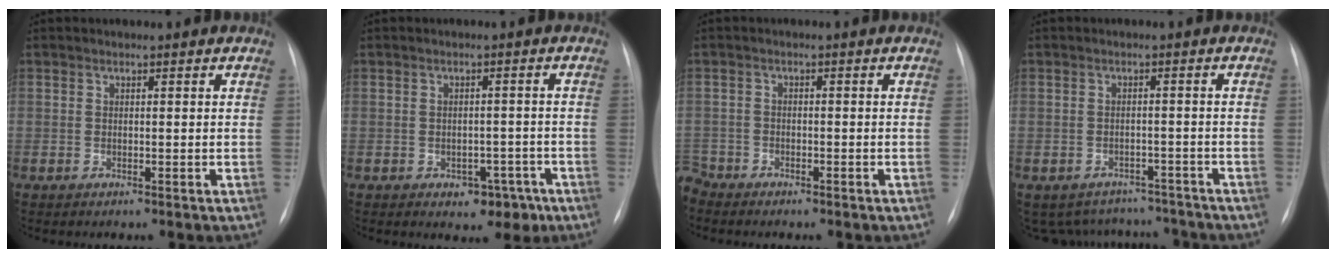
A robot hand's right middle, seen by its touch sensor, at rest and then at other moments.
{"total": 4.8, "force": [-2.6, 3.2, 2.5], "torque": [-0.021, 0.014, -0.025]}
{"total": 3.9, "force": [-3.5, 1.8, 0.4], "torque": [-0.007, -0.004, -0.067]}
{"total": 9.9, "force": [-9.0, 4.2, 0.6], "torque": [-0.010, 0.024, -0.109]}